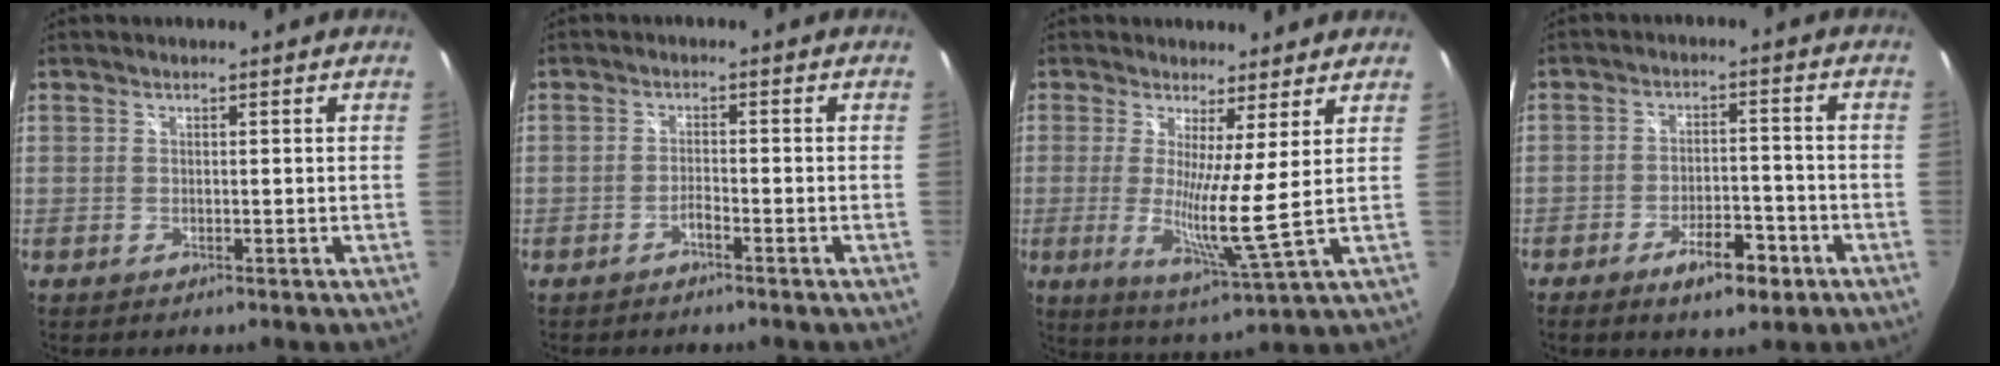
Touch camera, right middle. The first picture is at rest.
{"total": 1.4, "force": [-1.3, 0.2, 0.6], "torque": [-0.017, 0.003, -0.025]}
{"total": 8.1, "force": [1.5, -1.4, 7.9], "torque": [-0.137, -0.027, 0.016]}
{"total": 7.5, "force": [-4.5, 2.9, 5.2], "torque": [-0.102, 0.000, -0.062]}